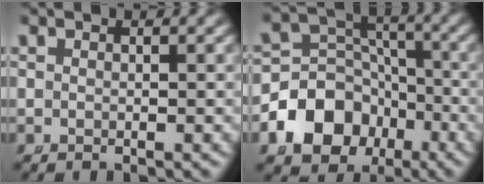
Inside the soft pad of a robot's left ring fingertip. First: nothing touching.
{"total": 11.3, "force": [-4.2, 9.5, 4.5], "torque": [-0.070, -0.040, -0.064]}